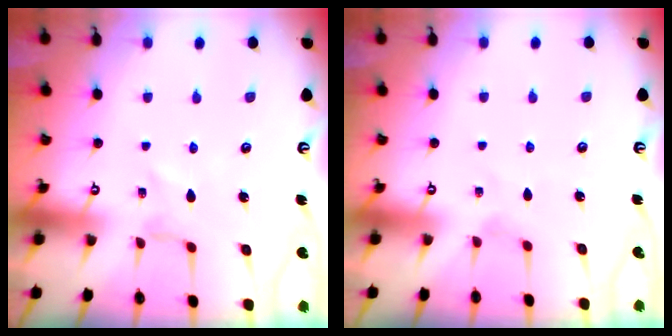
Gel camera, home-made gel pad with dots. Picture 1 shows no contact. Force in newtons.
{"total": 0.0}